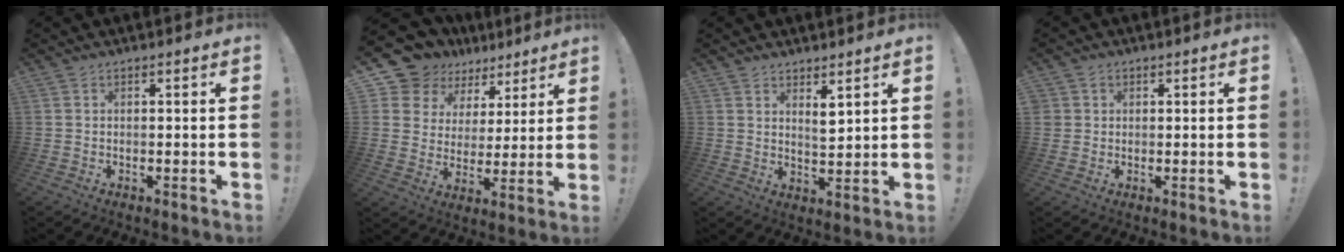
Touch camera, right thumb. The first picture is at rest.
{"total": 11.4, "force": [8.3, 7.6, 2.2], "torque": [-0.054, -0.068, 0.166]}
{"total": 4.8, "force": [3.7, 1.7, 2.5], "torque": [-0.036, -0.030, 0.063]}
{"total": 2.2, "force": [0.8, 2.0, 0.3], "torque": [-0.005, -0.002, 0.016]}